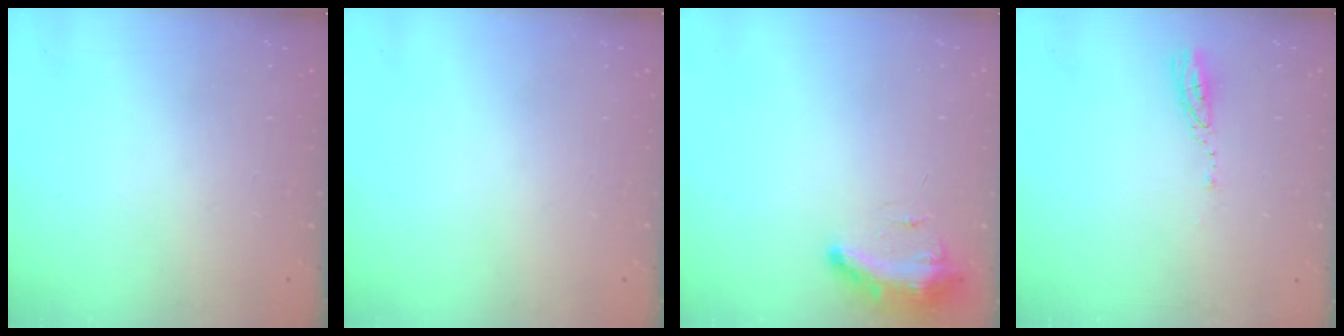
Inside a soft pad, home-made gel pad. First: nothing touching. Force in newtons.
{"total": 0.0}
{"total": 9.1, "press": 9.1, "slide": 1.0}
{"total": 3.5, "press": 3.4, "slide": 0.3}